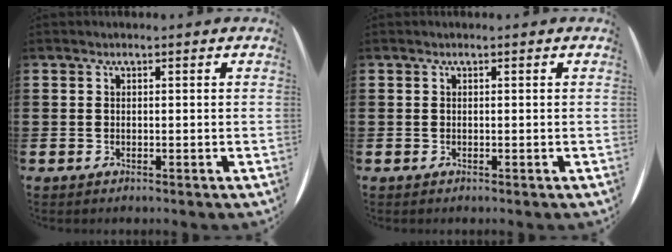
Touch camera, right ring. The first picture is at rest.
{"total": 0.0}